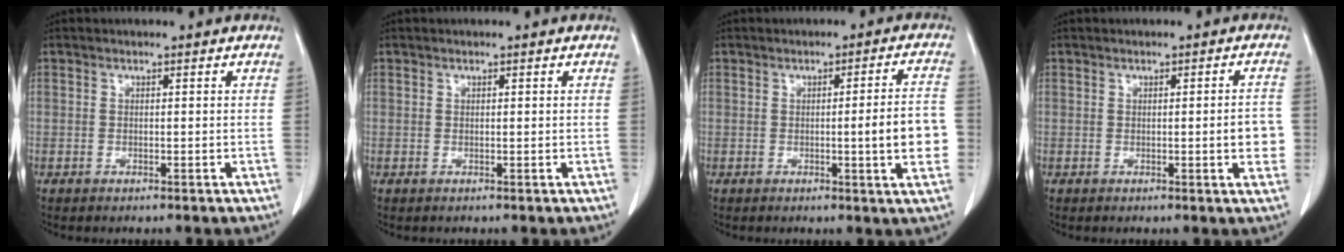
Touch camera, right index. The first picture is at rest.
{"total": 0.0}
{"total": 7.9, "force": [-1.2, 0.0, 7.8], "torque": [-0.093, 0.000, -0.019]}
{"total": 4.0, "force": [-0.6, 0.6, 3.9], "torque": [-0.045, 0.000, -0.008]}